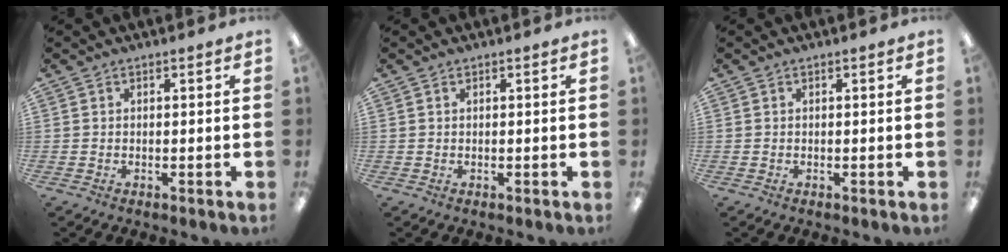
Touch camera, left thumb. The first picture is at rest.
{"total": 0.0}
{"total": 0.0}